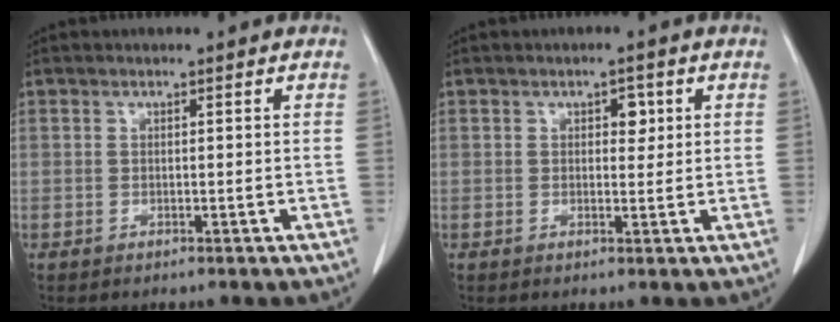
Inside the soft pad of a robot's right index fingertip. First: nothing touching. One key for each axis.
{"total": 2.2, "fx": 0.8, "fy": 1.3, "fz": 1.6, "tx": -0.018, "ty": 0.003, "tz": 0.010}